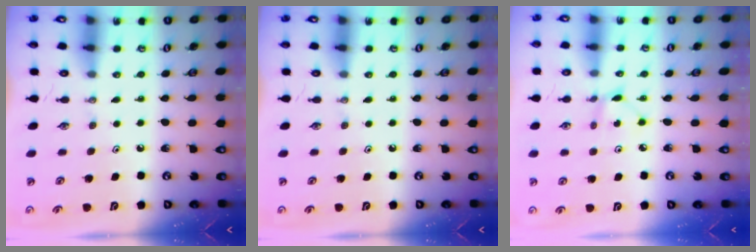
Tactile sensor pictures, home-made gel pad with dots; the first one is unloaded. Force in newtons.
{"total": 0.0}
{"total": 2.3, "press": 2.3, "slide": 0.2}